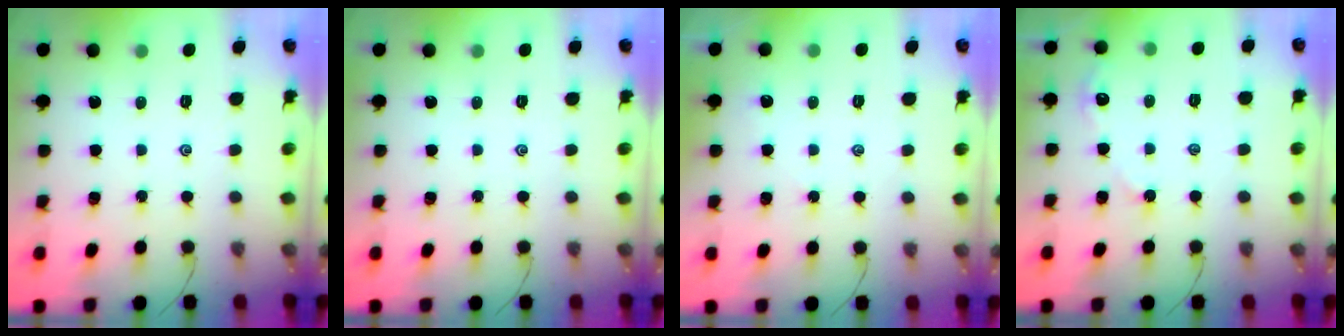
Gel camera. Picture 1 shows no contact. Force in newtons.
{"total": 0.0}
{"total": 1.7, "press": 1.6, "slide": 0.4}
{"total": 2.8, "press": 2.8, "slide": 0.4}